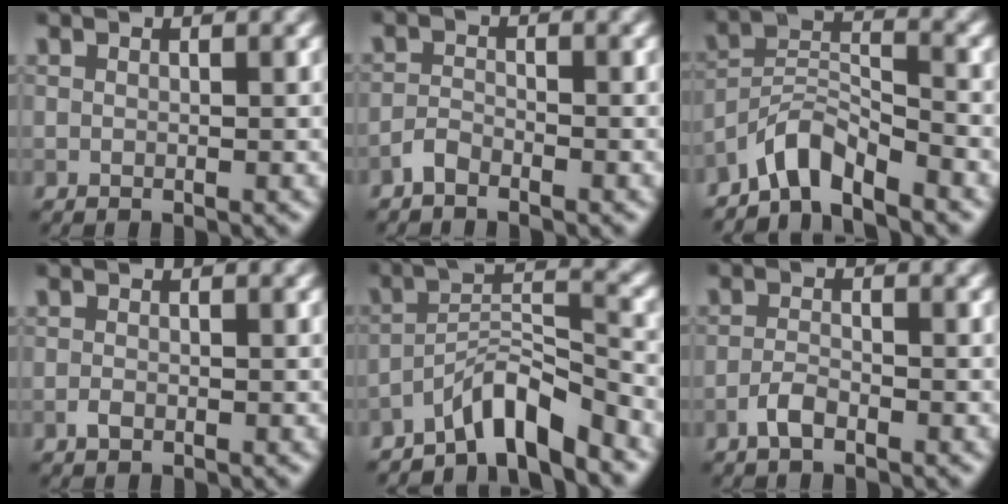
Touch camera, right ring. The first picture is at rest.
{"total": 1.3, "force": [-1.2, 0.4, 0.5], "torque": [-0.009, 0.005, -0.028]}
{"total": 4.5, "force": [-3.9, 0.9, 2.0], "torque": [-0.033, 0.008, -0.085]}
{"total": 0.8, "force": [-0.4, 0.4, 0.5], "torque": [-0.009, -0.001, -0.008]}
{"total": 5.5, "force": [-4.4, 0.8, 3.2], "torque": [-0.046, 0.012, -0.087]}
{"total": 1.8, "force": [-1.2, 0.6, 1.2], "torque": [-0.026, 0.003, -0.027]}